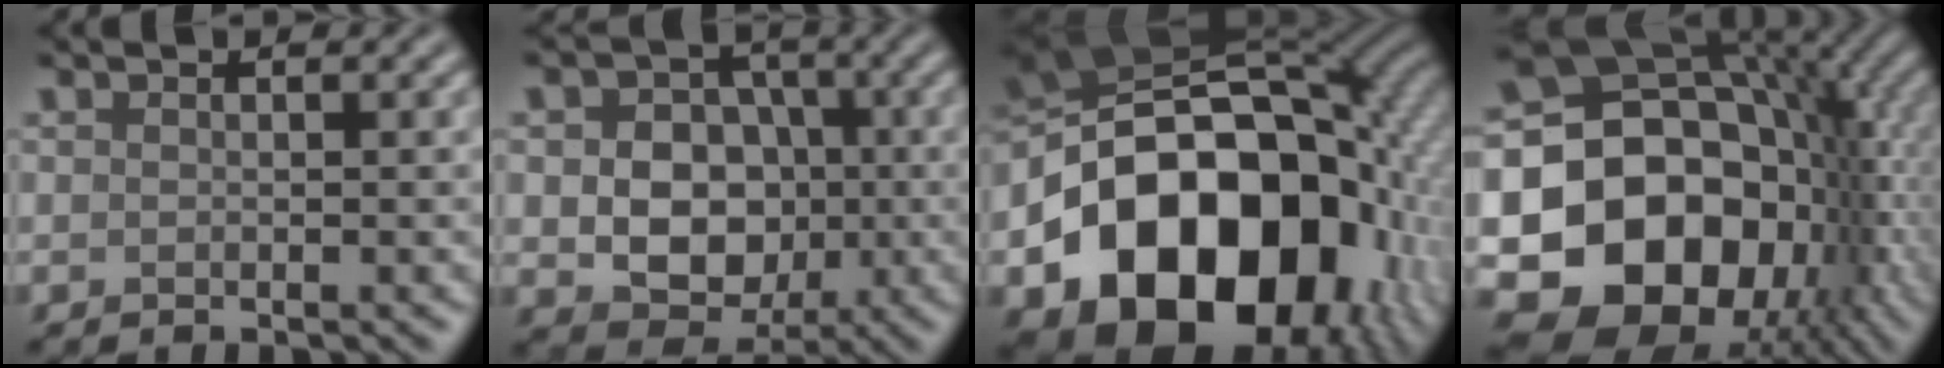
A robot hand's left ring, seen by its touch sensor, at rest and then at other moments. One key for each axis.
{"total": 8.3, "fx": -0.7, "fy": 6.8, "fz": 4.6, "tx": -0.051, "ty": 0.006, "tz": -0.020}
{"total": 19.7, "fx": -6.2, "fy": 14.2, "fz": 12.2, "tx": -0.211, "ty": -0.021, "tz": -0.098}
{"total": 17.5, "fx": -3.5, "fy": 13.7, "fz": 10.2, "tx": -0.185, "ty": -0.006, "tz": -0.058}